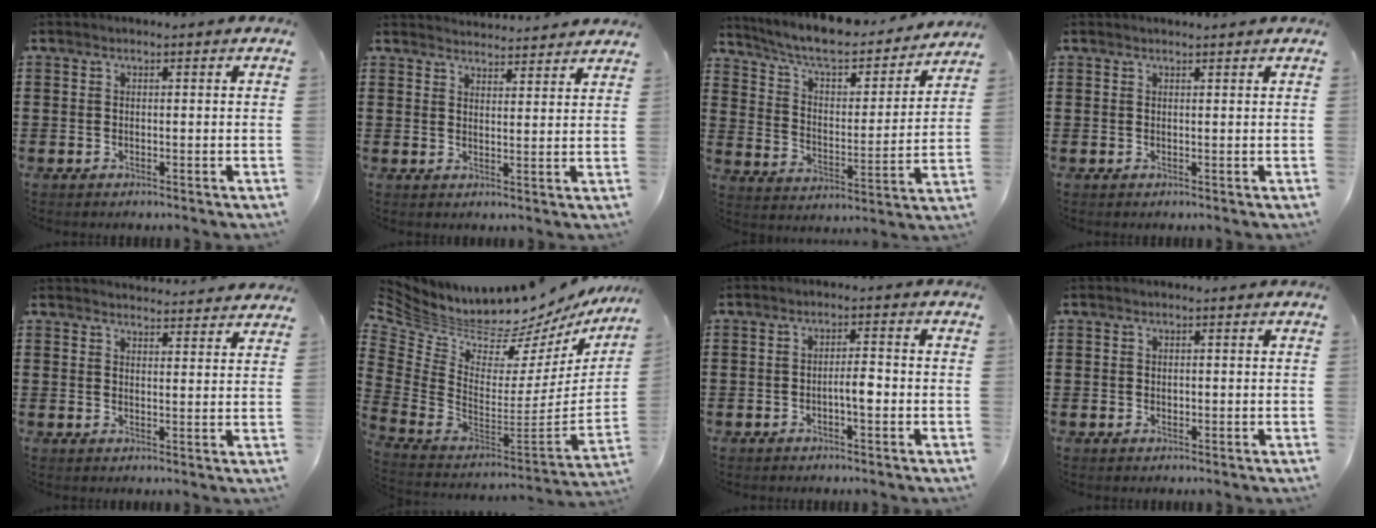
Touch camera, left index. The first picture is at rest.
{"total": 3.2, "force": [3.2, -0.1, -0.2], "torque": [0.002, -0.020, 0.056]}
{"total": 7.7, "force": [6.8, 1.1, 3.4], "torque": [-0.094, -0.042, 0.116]}
{"total": 0.7, "force": [0.7, -0.1, 0.2], "torque": [-0.005, -0.002, 0.013]}
{"total": 3.0, "force": [3.0, -0.1, 0.0], "torque": [-0.001, -0.019, 0.053]}
{"total": 5.3, "force": [5.1, 1.4, 0.9], "torque": [-0.060, -0.070, 0.080]}
{"total": 3.1, "force": [-1.0, 0.8, 2.9], "torque": [-0.052, 0.005, -0.019]}
{"total": 0.5, "force": [0.1, 0.4, 0.3], "torque": [-0.008, 0.003, 0.002]}